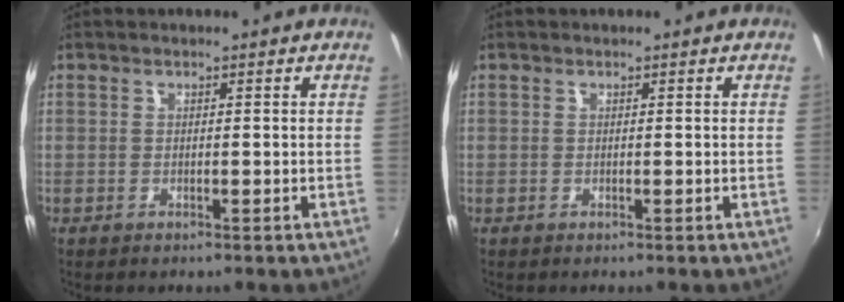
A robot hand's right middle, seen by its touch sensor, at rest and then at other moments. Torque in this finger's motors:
{"motor_torque": [-0.03, -0.03, 0.00, 0.00]}